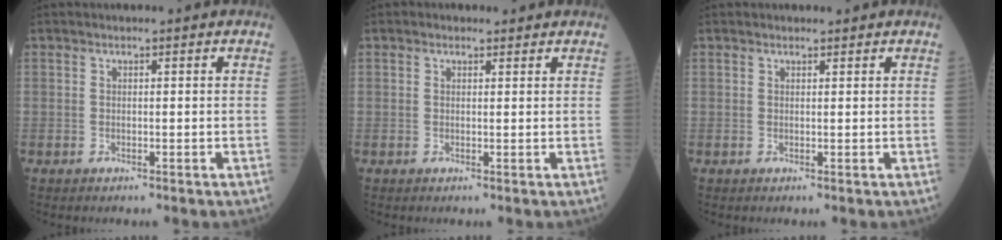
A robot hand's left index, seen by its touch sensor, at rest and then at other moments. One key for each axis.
{"total": 1.1, "fx": 0.8, "fy": 0.7, "fz": 0.2, "tx": -0.004, "ty": 0.002, "tz": 0.008}
{"total": 0.8, "fx": 0.8, "fy": 0.2, "fz": 0.0, "tx": -0.007, "ty": -0.001, "tz": 0.011}